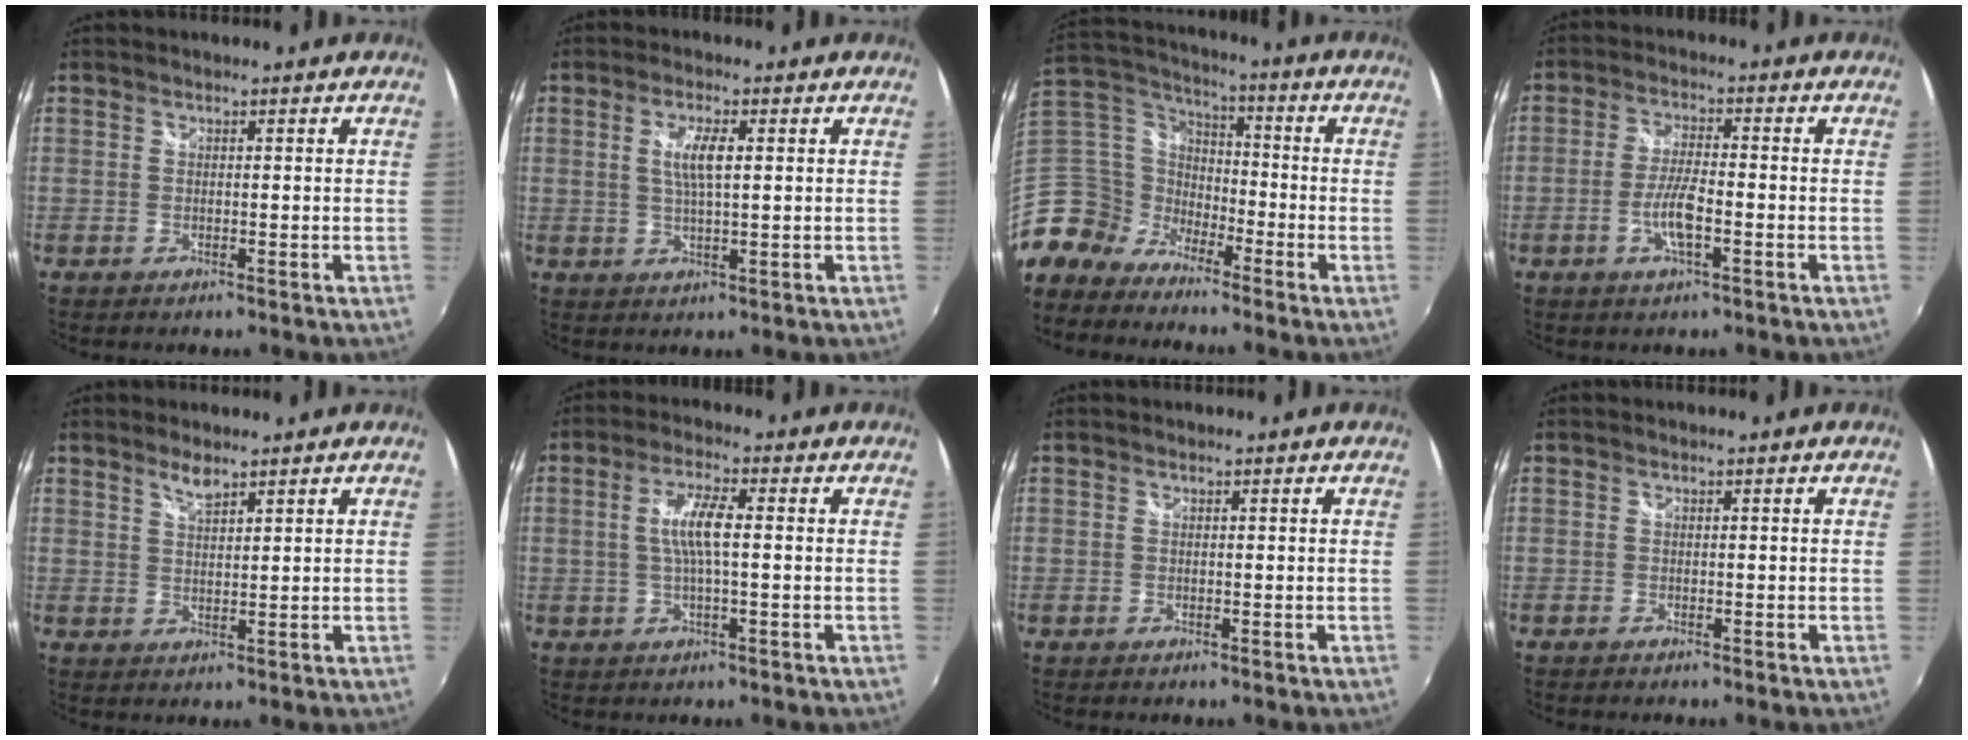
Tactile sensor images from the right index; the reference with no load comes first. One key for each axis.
{"total": 4.6, "fx": 0.9, "fy": 0.9, "fz": 4.4, "tx": -0.084, "ty": -0.002, "tz": 0.018}
{"total": 11.2, "fx": -8.6, "fy": 7.0, "fz": 1.6, "tx": -0.069, "ty": 0.036, "tz": -0.193}
{"total": 5.9, "fx": -2.2, "fy": 1.2, "fz": 5.4, "tx": -0.110, "ty": -0.002, "tz": -0.042}
{"total": 2.6, "fx": 2.2, "fy": 0.5, "fz": 1.4, "tx": -0.025, "ty": 0.001, "tz": 0.039}
{"total": 6.1, "fx": 0.2, "fy": 1.0, "fz": 6.0, "tx": -0.113, "ty": 0.002, "tz": 0.007}
{"total": 0.0}
{"total": 0.5, "fx": -0.5, "fy": 0.1, "fz": 0.0, "tx": -0.002, "ty": -0.004, "tz": -0.012}